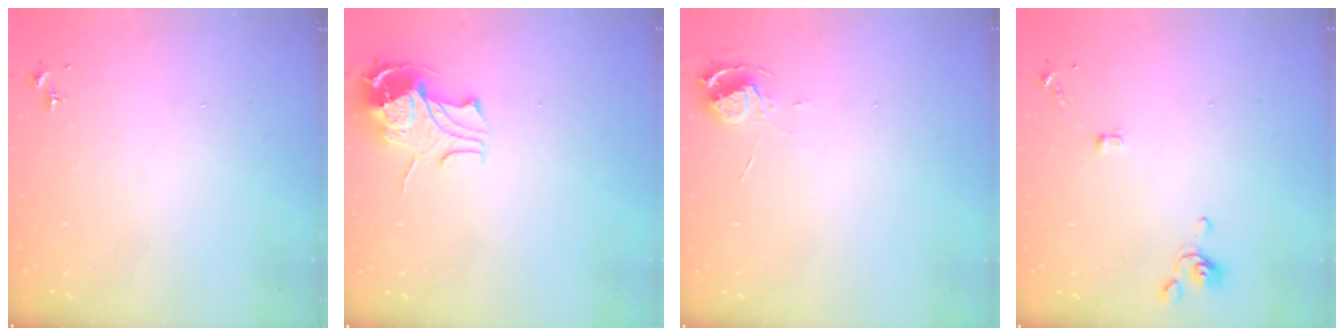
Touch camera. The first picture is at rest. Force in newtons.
{"total": 10.8, "press": 10.7, "slide": 1.4}
{"total": 5.5, "press": 5.4, "slide": 0.6}
{"total": 3.5, "press": 3.4, "slide": 0.7}